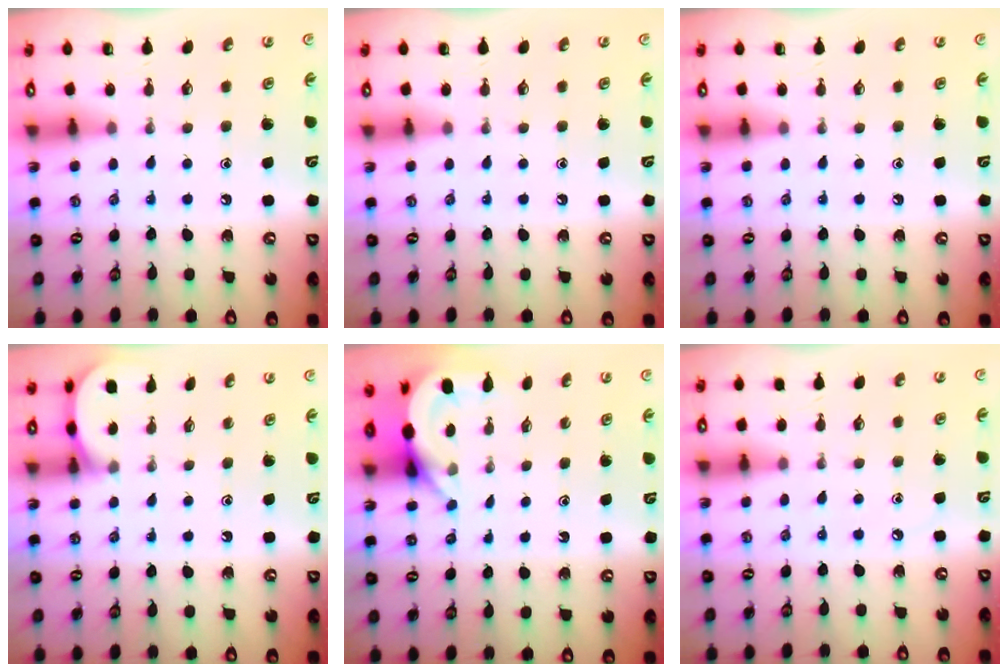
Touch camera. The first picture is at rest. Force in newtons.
{"total": 0.0}
{"total": 0.0}
{"total": 1.4, "press": 1.4, "slide": 0.1}
{"total": 5.1, "press": 5.0, "slide": 0.3}
{"total": 2.6, "press": 2.6, "slide": 0.4}